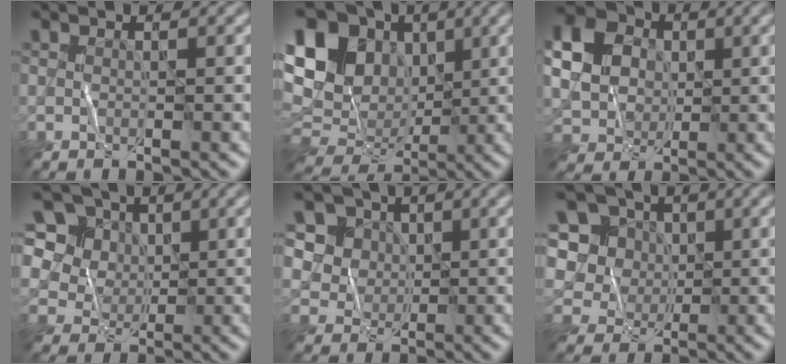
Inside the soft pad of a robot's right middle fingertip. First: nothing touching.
{"total": 15.3, "force": [2.9, 12.1, 8.8], "torque": [-0.186, 0.024, 0.039]}
{"total": 7.8, "force": [1.4, 6.6, 4.1], "torque": [-0.113, 0.024, 0.014]}
{"total": 10.5, "force": [4.8, 8.3, 4.4], "torque": [-0.110, 0.019, 0.074]}
{"total": 5.6, "force": [2.2, 4.7, 2.1], "torque": [-0.047, -0.003, 0.037]}
{"total": 7.3, "force": [2.2, 6.3, 2.9], "torque": [-0.061, 0.010, 0.028]}